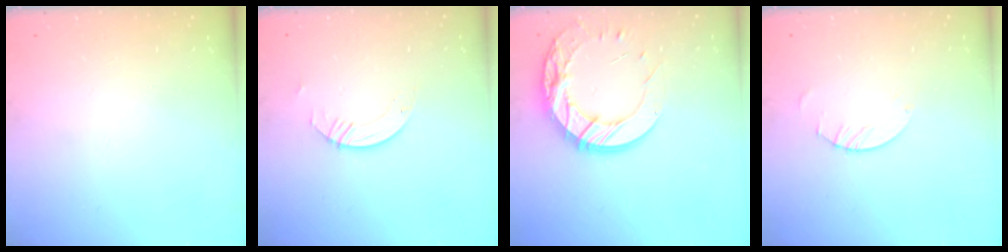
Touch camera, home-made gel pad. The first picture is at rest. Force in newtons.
{"total": 2.8, "press": 2.8, "slide": 0.2}
{"total": 16.6, "press": 16.5, "slide": 1.2}
{"total": 2.5, "press": 2.5, "slide": 0.1}